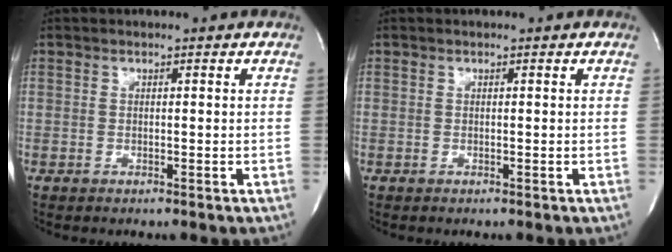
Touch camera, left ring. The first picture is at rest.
{"total": 0.0}